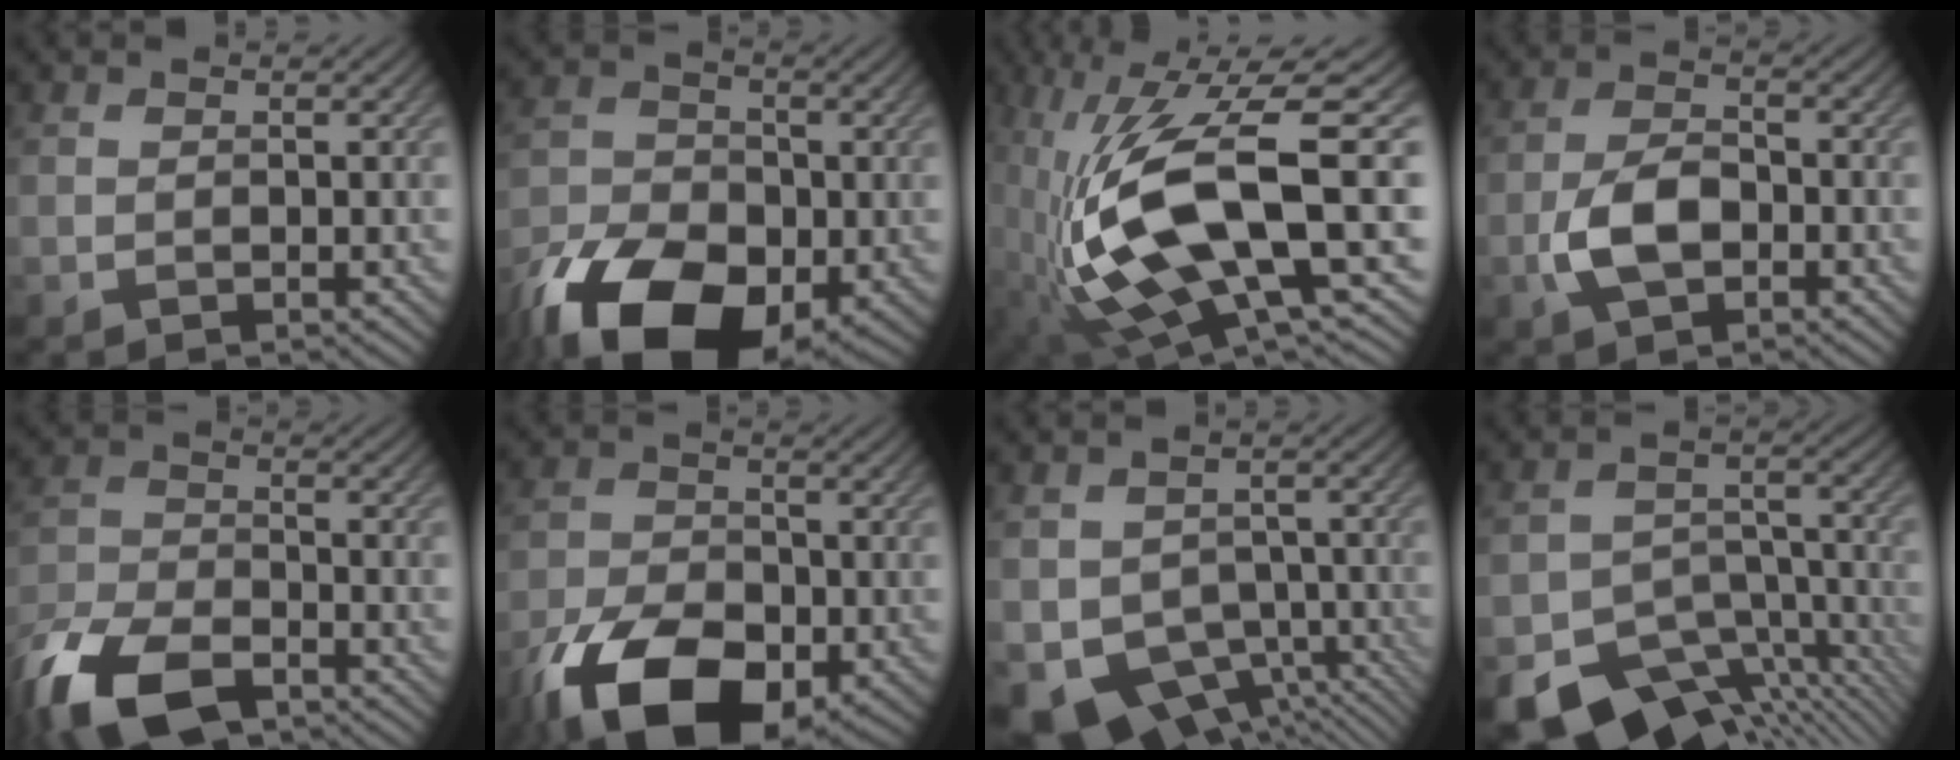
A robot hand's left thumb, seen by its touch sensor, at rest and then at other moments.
{"total": 16.3, "force": [-8.4, 9.6, 10.0], "torque": [-0.203, -0.042, -0.149]}
{"total": 16.0, "force": [-2.3, 6.2, 14.6], "torque": [-0.287, 0.000, -0.038]}
{"total": 5.4, "force": [-2.0, 3.0, 4.0], "torque": [-0.085, -0.002, -0.044]}
{"total": 11.9, "force": [-8.1, 5.4, 7.0], "torque": [-0.162, -0.028, -0.161]}
{"total": 14.6, "force": [-7.6, 8.0, 9.4], "torque": [-0.193, -0.040, -0.137]}
{"total": 9.9, "force": [-4.5, 7.3, 5.0], "torque": [-0.088, -0.038, -0.064]}
{"total": 14.5, "force": [-10.3, 8.1, 6.4], "torque": [-0.107, -0.044, -0.130]}